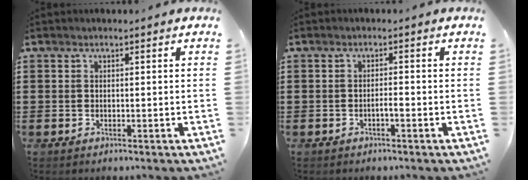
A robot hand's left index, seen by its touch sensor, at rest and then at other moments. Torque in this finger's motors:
{"motor_torque": [0.04, 0.08, 0.00, 0.02]}